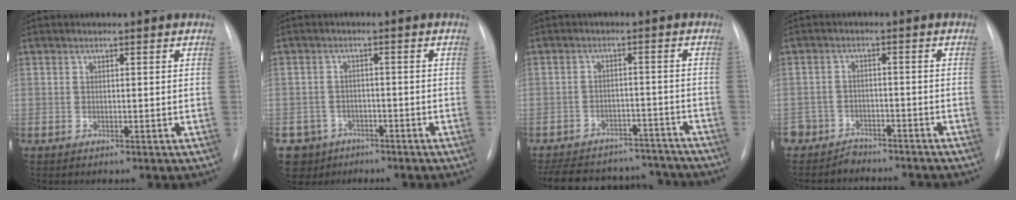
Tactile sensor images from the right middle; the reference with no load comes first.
{"total": 5.5, "force": [-3.4, 4.4, -0.2], "torque": [0.007, 0.009, -0.051]}
{"total": 19.7, "force": [-17.7, 6.6, 5.6], "torque": [-0.134, 0.008, -0.234]}
{"total": 7.0, "force": [-6.1, 3.5, 0.5], "torque": [-0.005, 0.009, -0.091]}